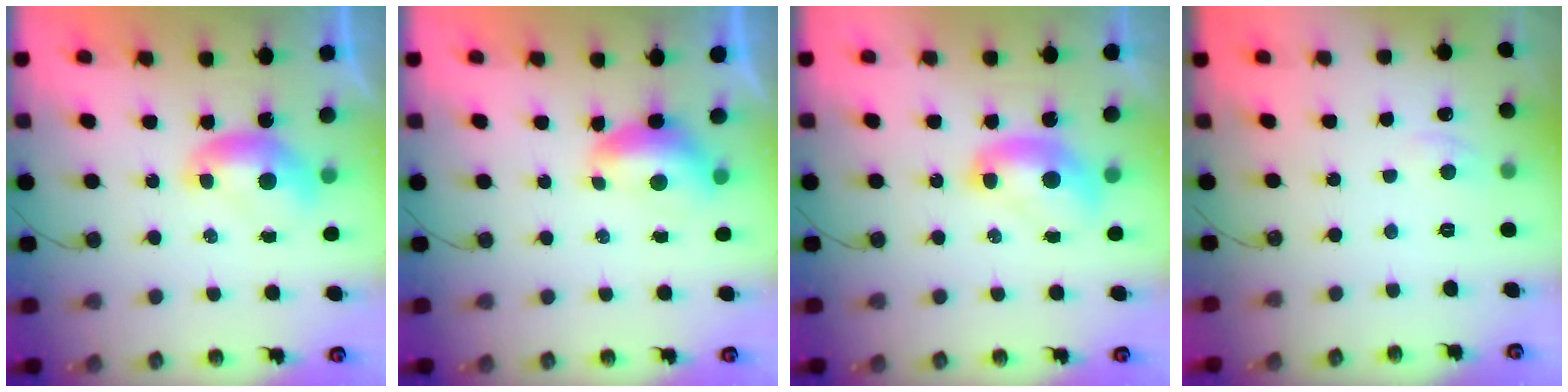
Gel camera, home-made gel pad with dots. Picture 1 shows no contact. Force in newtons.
{"total": 0.0}
{"total": 2.1, "press": 2.1, "slide": 0.2}
{"total": 1.2, "press": 1.0, "slide": 0.6}